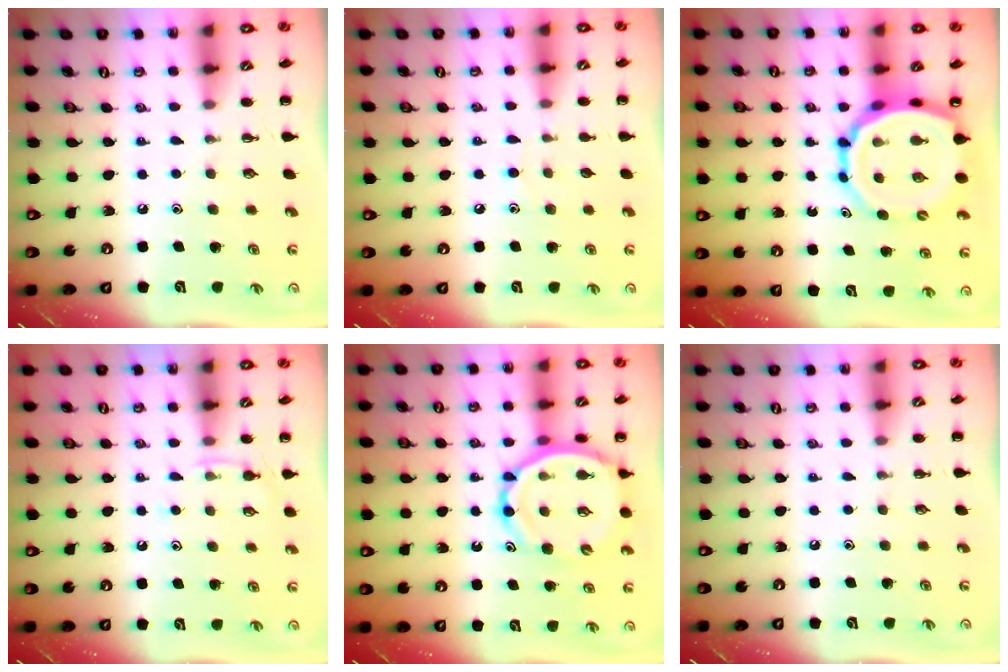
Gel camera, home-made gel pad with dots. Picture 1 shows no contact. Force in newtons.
{"total": 4.2, "press": 3.8, "slide": 1.7}
{"total": 12.7, "press": 12.2, "slide": 3.3}
{"total": 5.9, "press": 5.8, "slide": 1.4}
{"total": 13.8, "press": 13.2, "slide": 4.0}
{"total": 0.0}